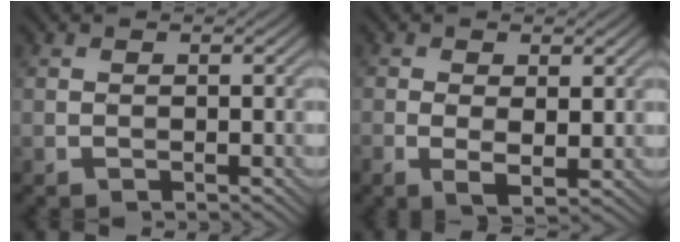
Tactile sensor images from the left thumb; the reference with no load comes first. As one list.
[{"total": 3.3, "force": [0.1, 1.5, 2.9], "torque": [-0.064, -0.011, 0.006]}]